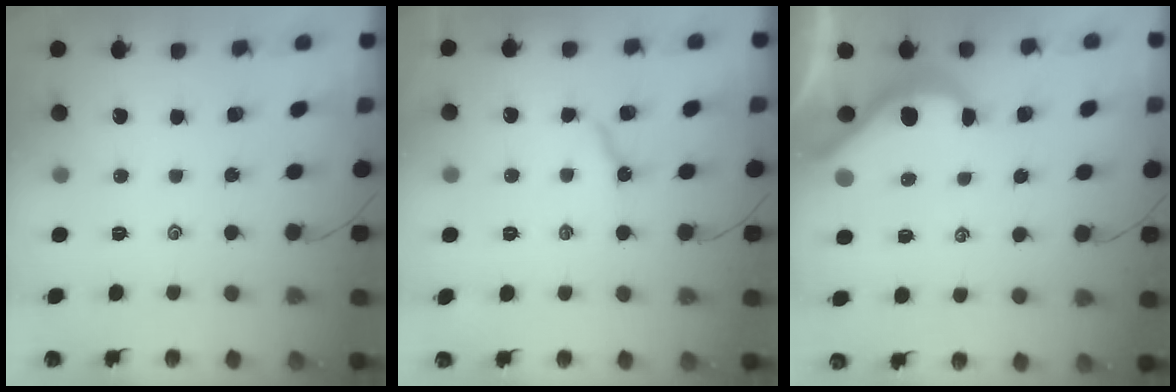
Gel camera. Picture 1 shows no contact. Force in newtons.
{"total": 6.0, "press": 6.0, "slide": 0.2}
{"total": 5.7, "press": 5.7, "slide": 0.8}